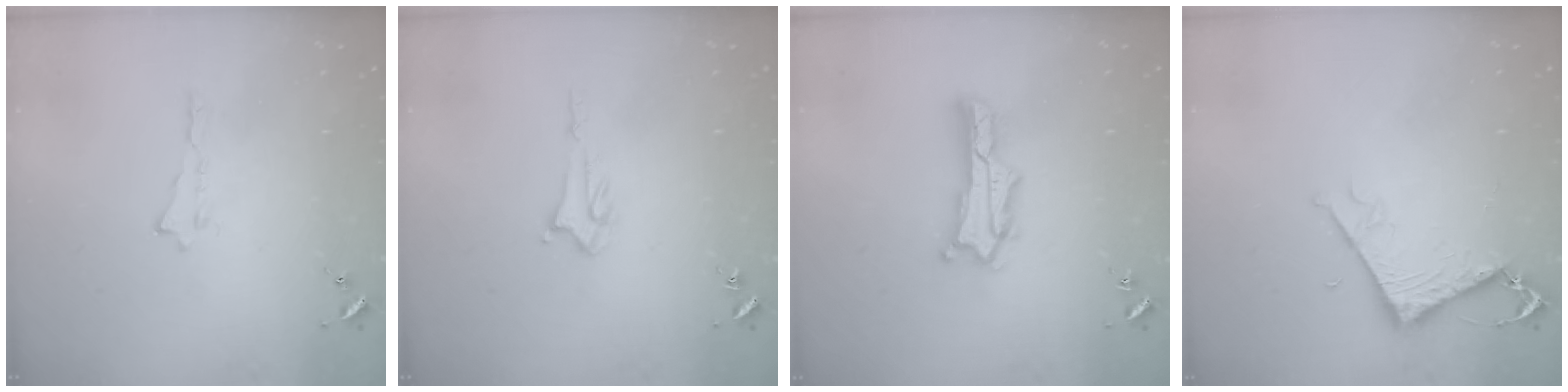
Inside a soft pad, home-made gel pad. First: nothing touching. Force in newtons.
{"total": 2.6, "press": 2.6, "slide": 0.3}
{"total": 2.7, "press": 2.7, "slide": 0.4}
{"total": 5.3, "press": 5.2, "slide": 0.5}